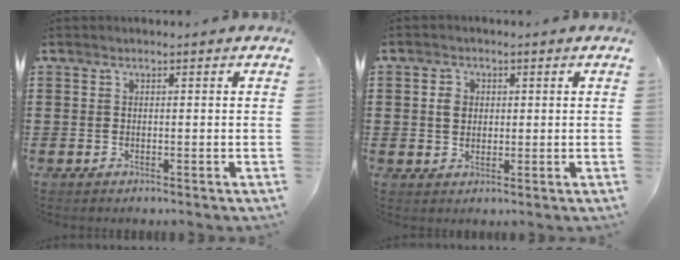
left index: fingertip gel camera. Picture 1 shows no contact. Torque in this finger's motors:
{"motor_torque": [0.58, 0.48, 0.06, 0.05]}